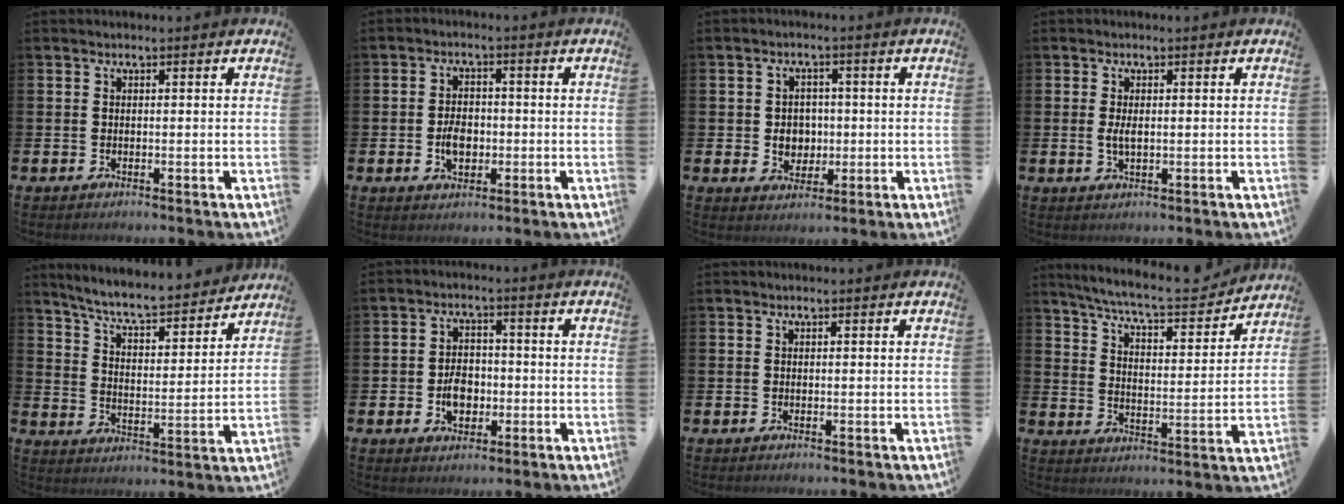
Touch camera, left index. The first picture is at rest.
{"total": 3.9, "force": [-0.8, 2.6, 2.8], "torque": [-0.040, 0.002, -0.018]}
{"total": 3.6, "force": [0.0, 3.3, 1.5], "torque": [-0.020, 0.003, -0.010]}
{"total": 2.3, "force": [0.1, 1.0, 2.1], "torque": [-0.037, 0.002, 0.000]}
{"total": 7.3, "force": [6.9, 0.8, 2.4], "torque": [-0.073, -0.056, 0.115]}
{"total": 4.6, "force": [-1.1, 3.4, 2.9], "torque": [-0.045, 0.003, -0.023]}
{"total": 0.0}
{"total": 7.7, "force": [7.1, 0.7, 2.7], "torque": [-0.076, -0.053, 0.120]}